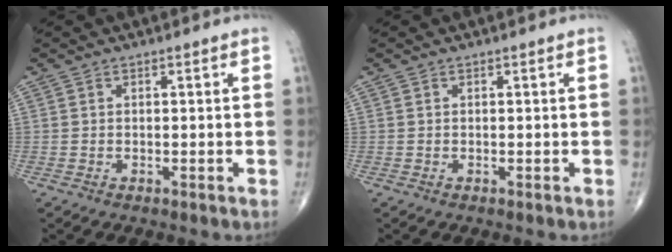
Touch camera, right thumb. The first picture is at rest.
{"total": 0.0}